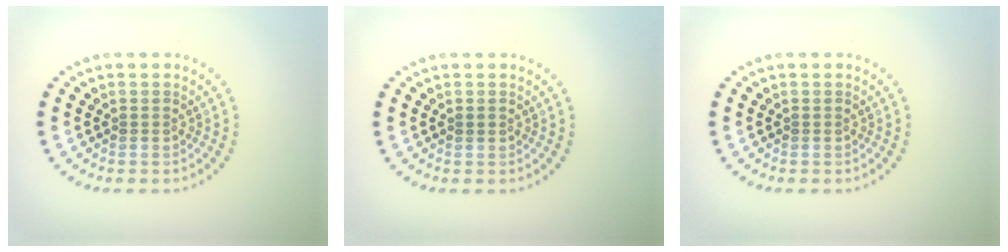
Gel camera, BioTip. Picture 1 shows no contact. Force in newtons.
{"total": 0.5, "press": 0.5, "slide": 0.1}
{"total": 0.0}